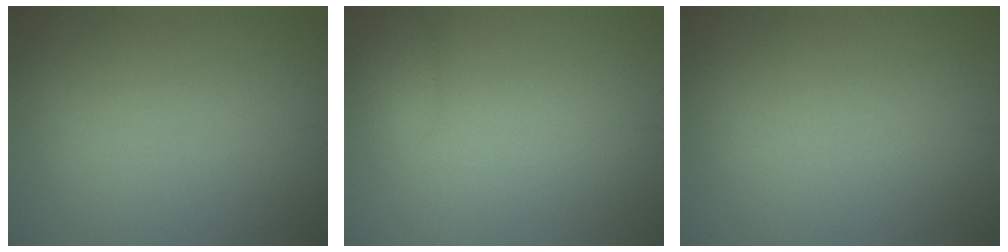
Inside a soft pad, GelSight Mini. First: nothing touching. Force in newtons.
{"total": 1.3, "press": 1.3, "slide": 0.0}
{"total": 0.0}